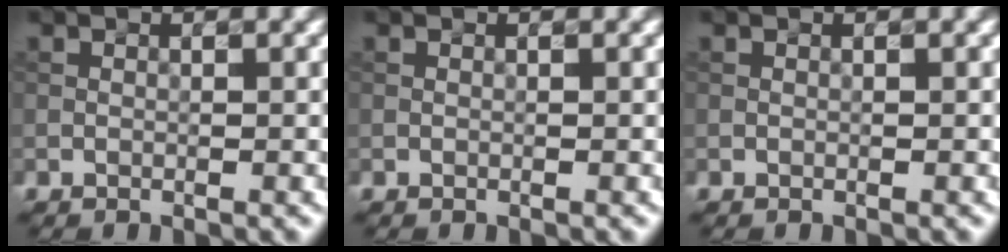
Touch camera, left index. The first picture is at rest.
{"total": 0.0}
{"total": 0.0}